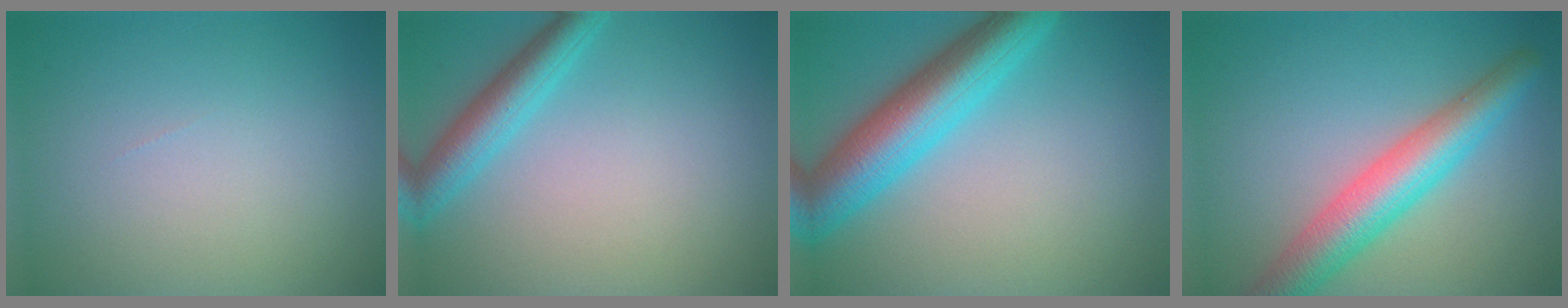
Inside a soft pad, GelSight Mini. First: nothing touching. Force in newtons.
{"total": 3.6, "press": 3.6, "slide": 0.1}
{"total": 7.1, "press": 7.1, "slide": 0.3}
{"total": 6.3, "press": 6.3, "slide": 0.1}